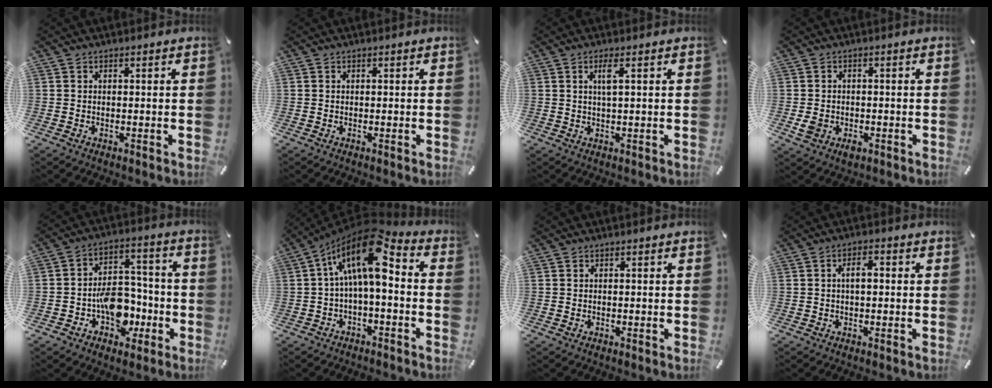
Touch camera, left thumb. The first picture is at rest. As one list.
[{"total": 0.0}, {"total": 3.6, "force": [1.1, 0.5, 3.4], "torque": [-0.070, 0.001, 0.015]}, {"total": 3.7, "force": [-1.4, 2.8, 2.0], "torque": [-0.038, 0.007, -0.024]}, {"total": 11.8, "force": [-4.1, 8.8, 6.7], "torque": [-0.086, 0.034, -0.062]}, {"total": 16.3, "force": [3.4, 7.1, 14.3], "torque": [-0.255, -0.011, 0.052]}, {"total": 0.0}, {"total": 3.7, "force": [0.1, 1.8, 3.3], "torque": [-0.057, 0.008, -0.003]}]